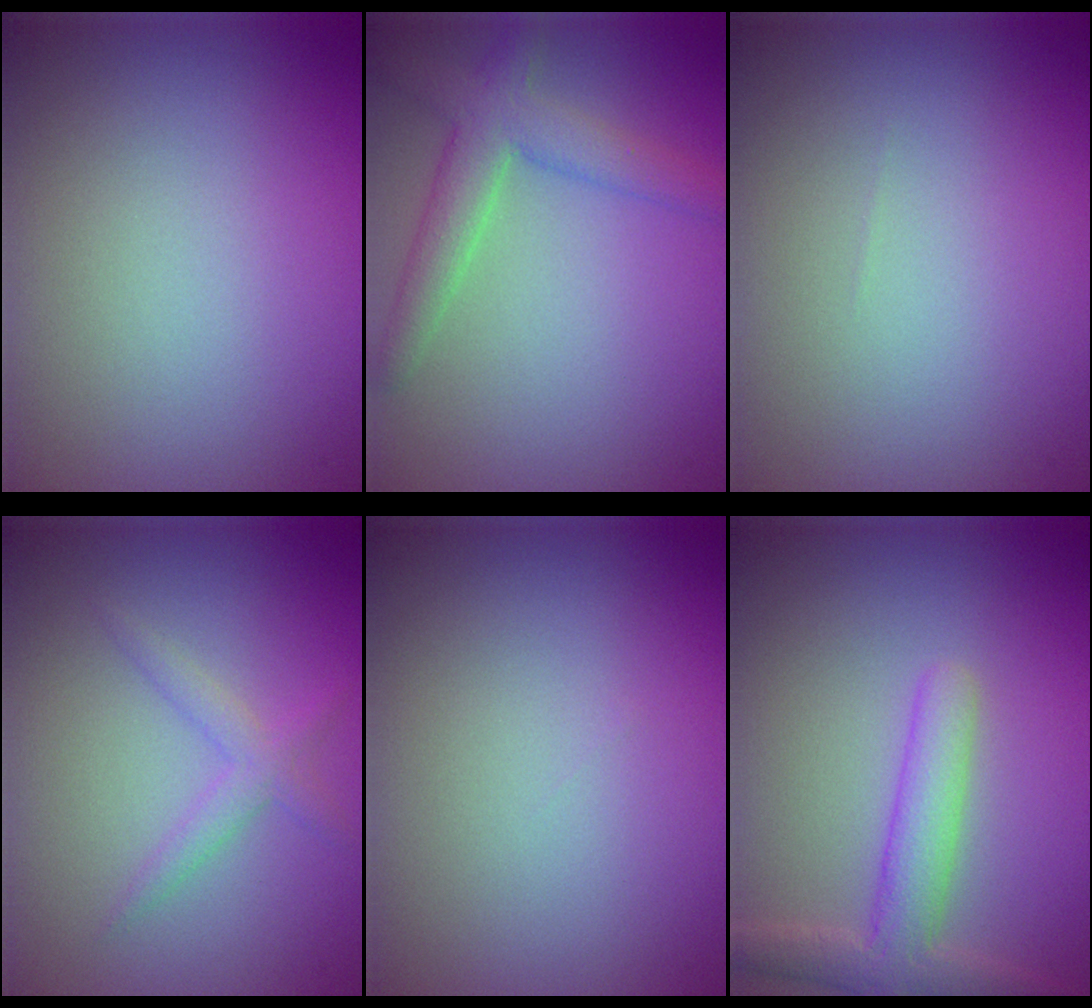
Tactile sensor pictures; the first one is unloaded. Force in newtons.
{"total": 3.9, "press": 3.9, "slide": 0.3}
{"total": 0.0}
{"total": 1.7, "press": 1.7, "slide": 0.1}
{"total": 0.0}
{"total": 4.0, "press": 3.9, "slide": 0.3}